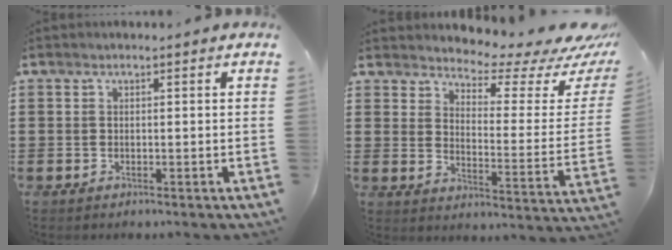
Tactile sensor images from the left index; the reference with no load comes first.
{"total": 4.7, "force": [4.3, 0.9, 1.7], "torque": [-0.041, -0.040, 0.067]}